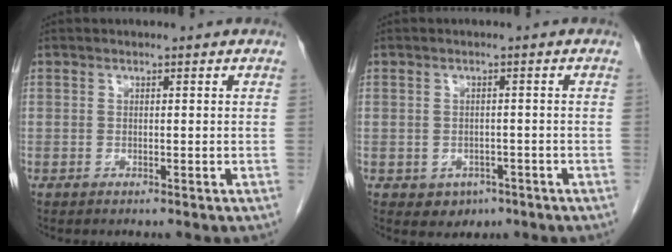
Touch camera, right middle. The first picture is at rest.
{"total": 2.9, "force": [-1.4, 2.3, 1.0], "torque": [-0.013, 0.004, -0.009]}